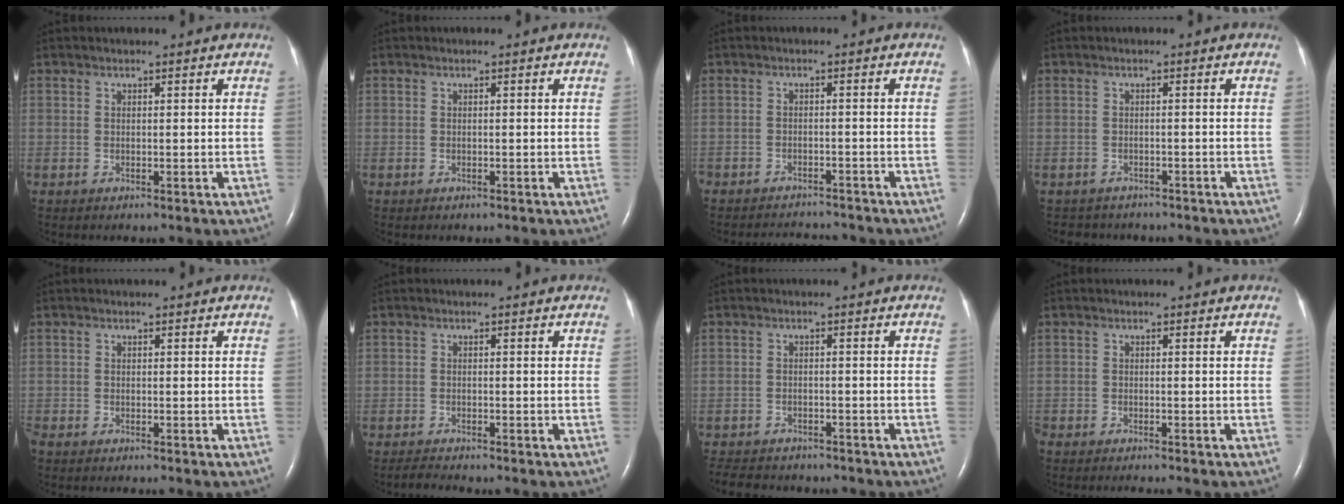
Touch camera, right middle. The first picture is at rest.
{"total": 0.0}
{"total": 5.9, "force": [-5.8, 1.0, 0.7], "torque": [-0.009, -0.003, -0.079]}
{"total": 4.0, "force": [-3.6, 1.7, 0.2], "torque": [-0.007, 0.000, -0.046]}
{"total": 1.3, "force": [-1.2, 0.0, 0.5], "torque": [-0.012, -0.002, -0.020]}
{"total": 1.7, "force": [-1.6, -0.3, 0.2], "torque": [-0.016, -0.011, -0.031]}
{"total": 10.0, "force": [-8.9, 3.4, 3.3], "torque": [-0.070, -0.007, -0.120]}
{"total": 2.5, "force": [-2.3, -0.3, 0.9], "torque": [-0.013, -0.004, -0.035]}